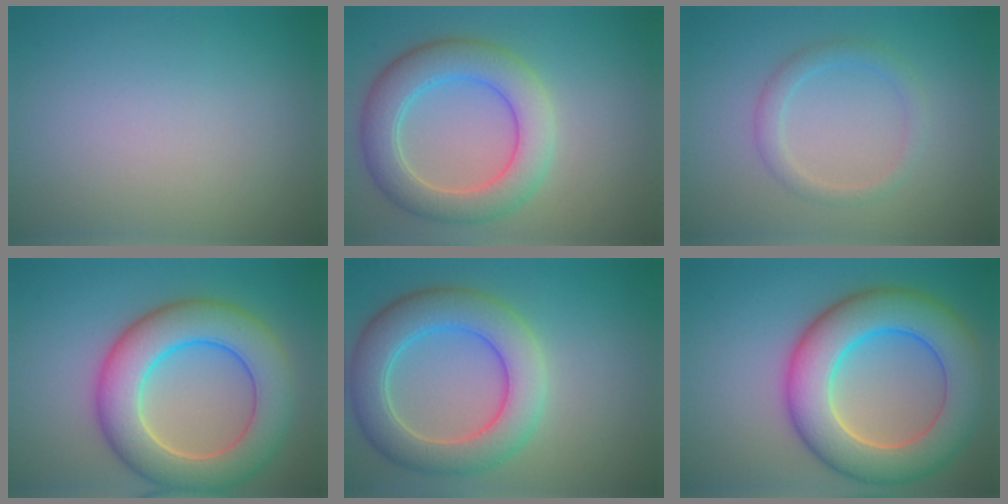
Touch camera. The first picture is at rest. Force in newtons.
{"total": 6.2, "press": 6.2, "slide": 0.2}
{"total": 2.0, "press": 2.0, "slide": 0.1}
{"total": 9.2, "press": 9.2, "slide": 0.6}
{"total": 7.1, "press": 7.0, "slide": 0.6}
{"total": 10.0, "press": 10.0, "slide": 0.6}